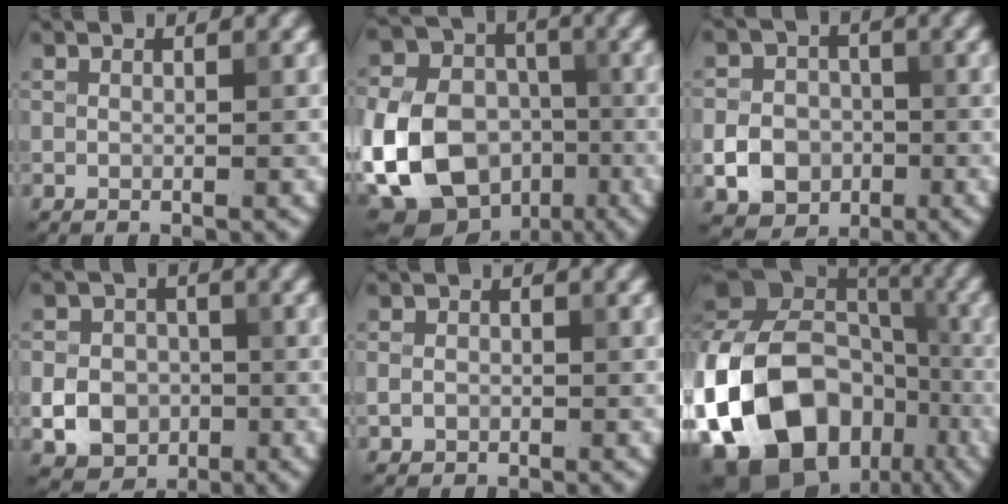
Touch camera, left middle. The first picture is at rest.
{"total": 14.0, "force": [-4.4, 11.0, 7.5], "torque": [-0.156, -0.033, -0.090]}
{"total": 4.6, "force": [-1.3, 3.9, 2.0], "torque": [-0.031, 0.001, -0.030]}
{"total": 4.5, "force": [-1.1, 3.9, 2.0], "torque": [-0.031, 0.001, -0.027]}
{"total": 1.2, "force": [-0.3, 1.0, 0.4], "torque": [-0.005, -0.002, -0.010]}
{"total": 18.7, "force": [-6.5, 13.6, 11.1], "torque": [-0.230, -0.001, -0.123]}